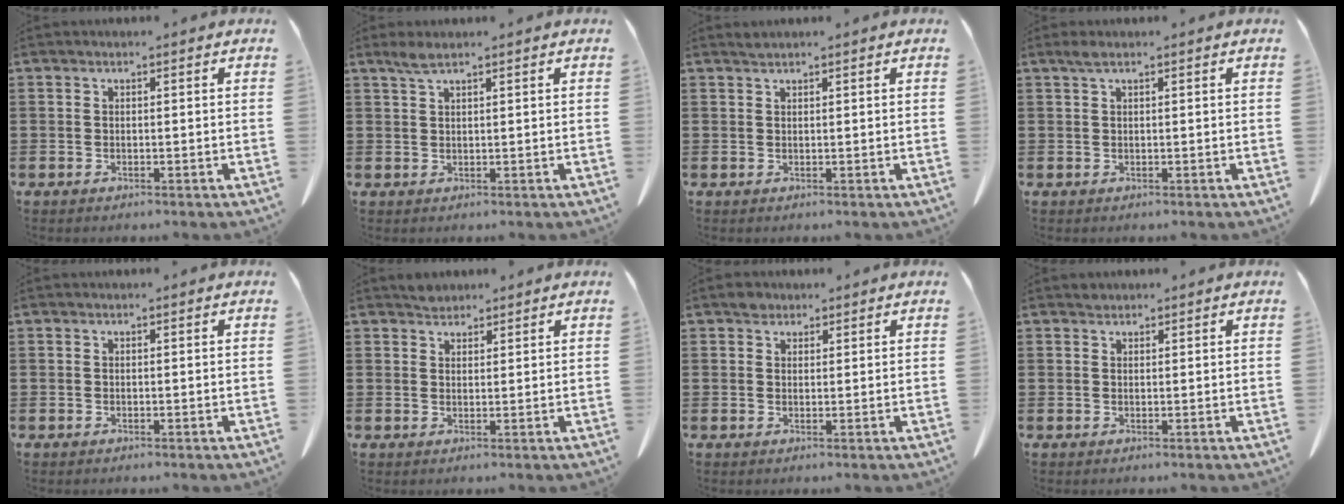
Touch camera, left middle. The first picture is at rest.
{"total": 2.2, "force": [1.5, 0.3, 1.6], "torque": [-0.035, 0.003, 0.026]}
{"total": 0.7, "force": [0.7, 0.1, 0.3], "torque": [-0.006, 0.000, 0.013]}
{"total": 1.3, "force": [0.6, 0.2, 1.1], "torque": [-0.025, 0.003, 0.010]}
{"total": 0.0}
{"total": 1.9, "force": [1.7, 0.7, 0.2], "torque": [0.001, -0.001, 0.032]}
{"total": 1.9, "force": [1.5, 1.1, 0.3], "torque": [-0.003, 0.002, 0.027]}
{"total": 0.8, "force": [0.7, 0.4, 0.0], "torque": [-0.001, 0.001, 0.013]}